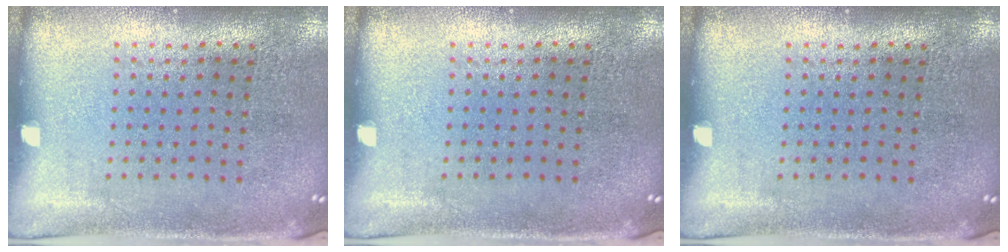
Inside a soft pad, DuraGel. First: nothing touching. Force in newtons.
{"total": 0.0}
{"total": 0.0}